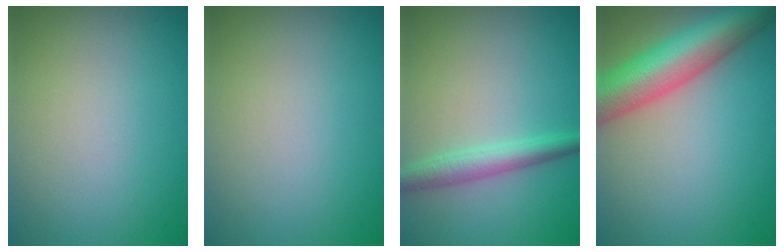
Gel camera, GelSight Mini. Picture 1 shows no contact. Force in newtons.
{"total": 0.0}
{"total": 2.7, "press": 2.7, "slide": 0.0}
{"total": 9.3, "press": 9.3, "slide": 0.3}